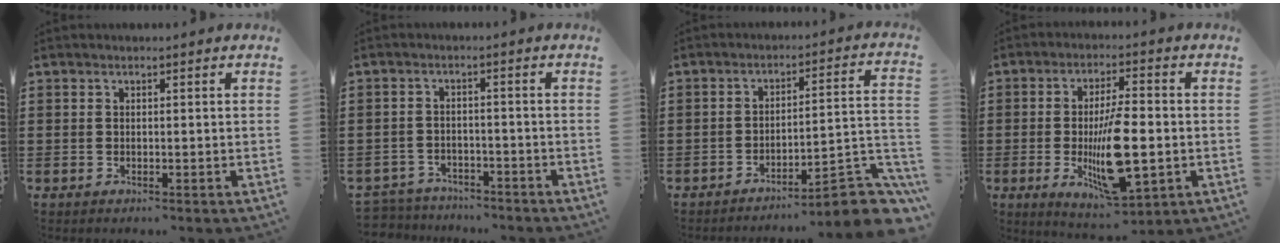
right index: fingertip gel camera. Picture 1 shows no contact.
{"total": 3.7, "force": [-3.6, 0.7, -0.1], "torque": [-0.012, -0.001, -0.080]}
{"total": 6.9, "force": [-5.3, 1.0, 4.3], "torque": [-0.064, -0.005, -0.102]}
{"total": 12.3, "force": [-2.4, 4.3, 11.3], "torque": [-0.215, -0.016, -0.040]}